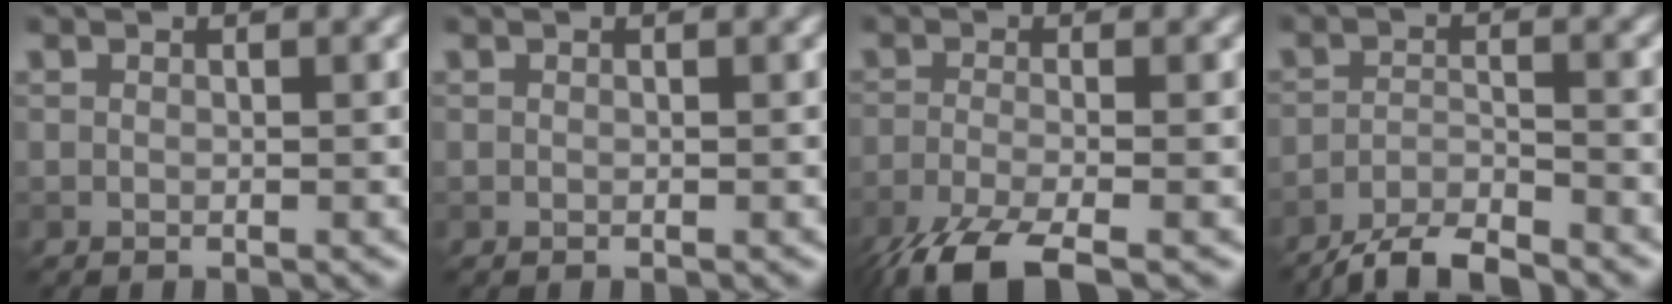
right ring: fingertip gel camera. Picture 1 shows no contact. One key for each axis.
{"total": 0.0}
{"total": 6.9, "fx": -4.8, "fy": 1.6, "fz": 4.6, "tx": -0.107, "ty": -0.020, "tz": -0.098}
{"total": 4.4, "fx": -4.1, "fy": 0.3, "fz": 1.8, "tx": -0.038, "ty": 0.001, "tz": -0.080}